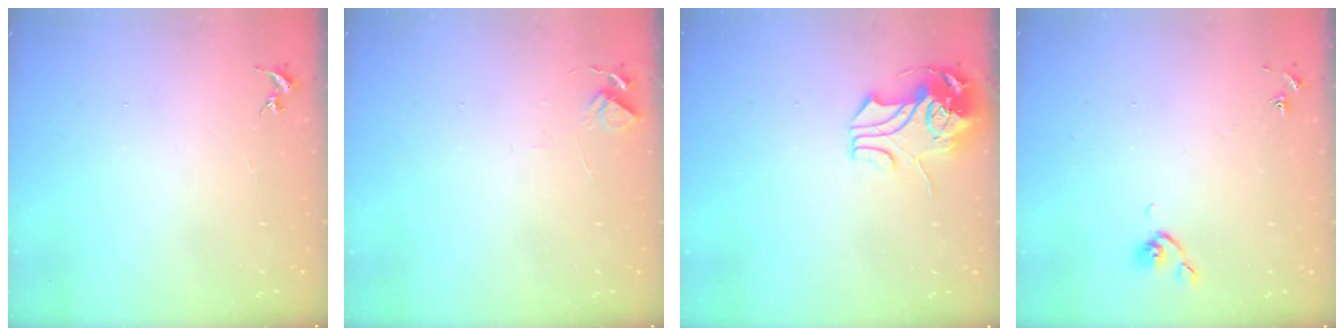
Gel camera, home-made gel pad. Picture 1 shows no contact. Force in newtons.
{"total": 5.1, "press": 5.1, "slide": 0.5}
{"total": 10.1, "press": 10.1, "slide": 1.2}
{"total": 5.0, "press": 4.9, "slide": 0.7}